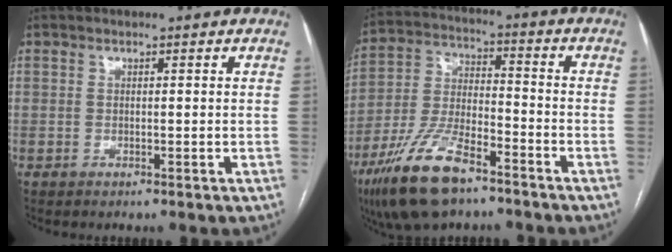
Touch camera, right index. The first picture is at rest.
{"total": 14.4, "force": [-9.4, 4.7, 9.9], "torque": [-0.208, -0.009, -0.173]}